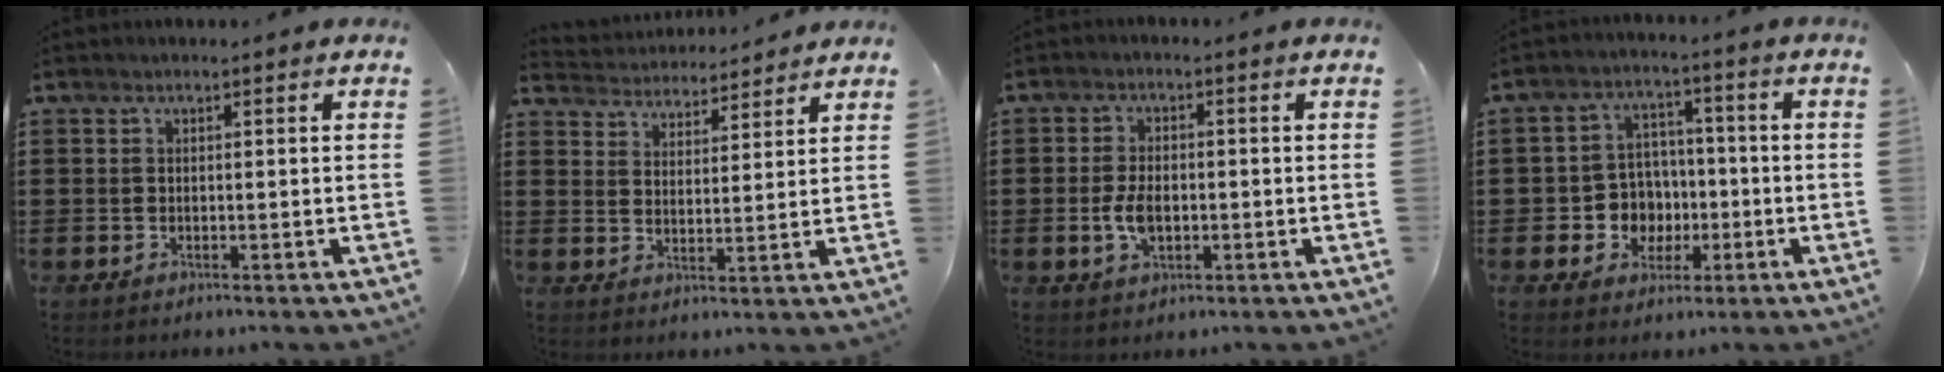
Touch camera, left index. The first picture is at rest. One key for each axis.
{"total": 4.1, "fx": 4.0, "fy": 0.3, "fz": -0.4, "tx": -0.013, "ty": -0.026, "tz": 0.069}
{"total": 4.7, "fx": -0.6, "fy": 2.5, "fz": 3.9, "tx": -0.091, "ty": -0.004, "tz": -0.016}
{"total": 6.7, "fx": -1.2, "fy": 6.2, "fz": 2.2, "tx": -0.059, "ty": 0.019, "tz": -0.016}